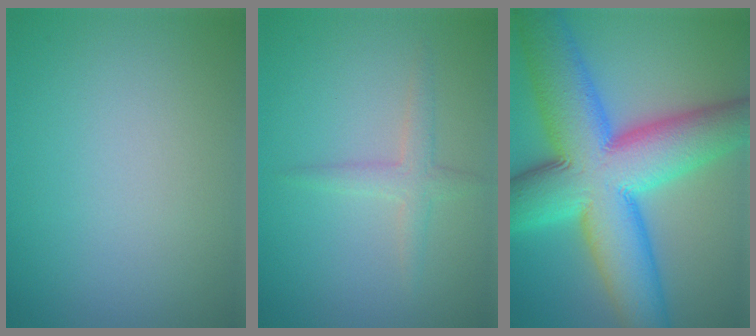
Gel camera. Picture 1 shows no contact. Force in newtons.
{"total": 1.9, "press": 1.9, "slide": 0.1}
{"total": 16.0, "press": 16.0, "slide": 0.3}